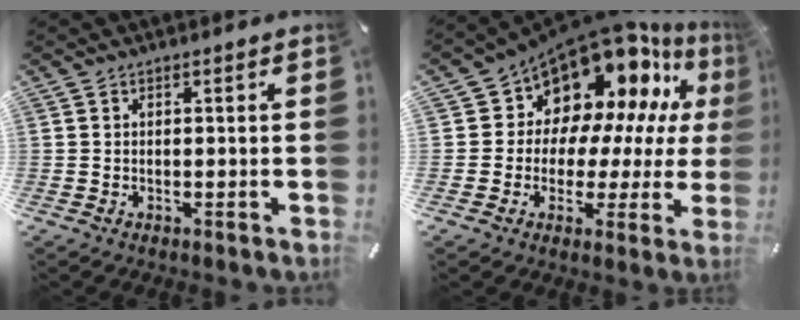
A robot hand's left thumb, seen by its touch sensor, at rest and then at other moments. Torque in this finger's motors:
{"motor_torque": [1.78, 3.23, 1.59, -1.18, 0.16]}